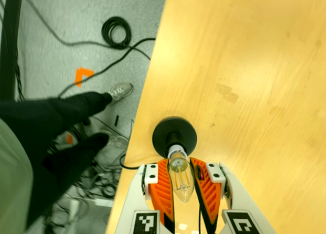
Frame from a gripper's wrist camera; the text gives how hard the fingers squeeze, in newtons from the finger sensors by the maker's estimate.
{"total": 20.9, "left": 20.9, "right": 20.9}